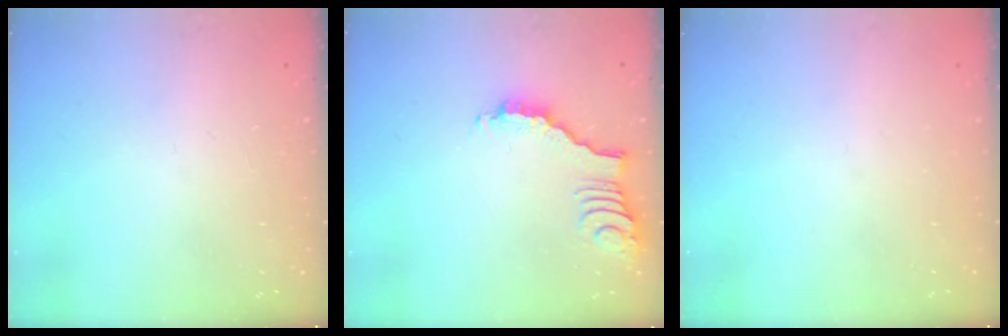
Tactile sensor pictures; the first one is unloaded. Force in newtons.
{"total": 3.7, "press": 3.7, "slide": 0.4}
{"total": 0.0}